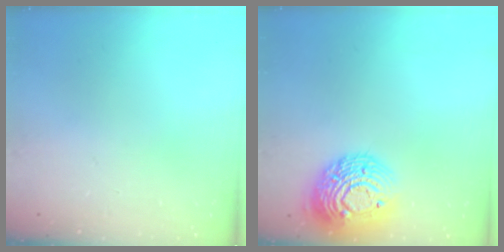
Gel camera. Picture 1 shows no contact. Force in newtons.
{"total": 17.8, "press": 17.8, "slide": 1.2}